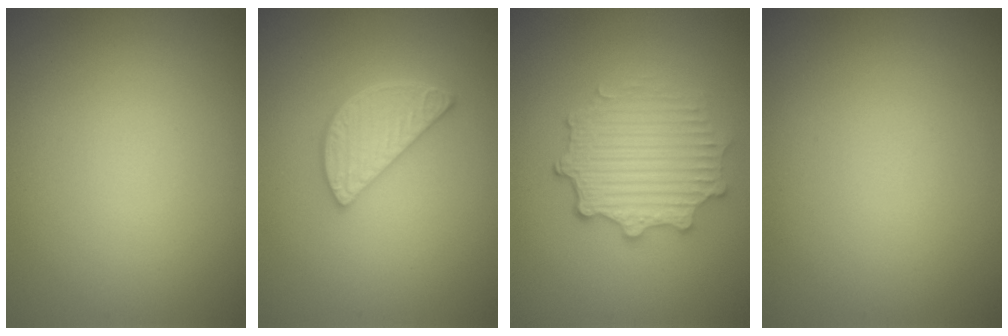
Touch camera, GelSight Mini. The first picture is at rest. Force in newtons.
{"total": 3.7, "press": 3.0, "slide": 2.1}
{"total": 4.9, "press": 3.7, "slide": 3.1}
{"total": 0.0}